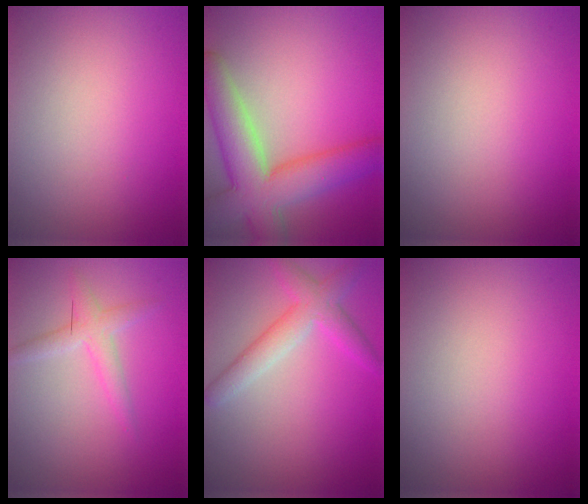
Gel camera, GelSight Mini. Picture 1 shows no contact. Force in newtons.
{"total": 8.8, "press": 8.8, "slide": 0.6}
{"total": 0.0}
{"total": 2.1, "press": 2.1, "slide": 0.1}
{"total": 3.5, "press": 3.5, "slide": 0.1}
{"total": 0.0}